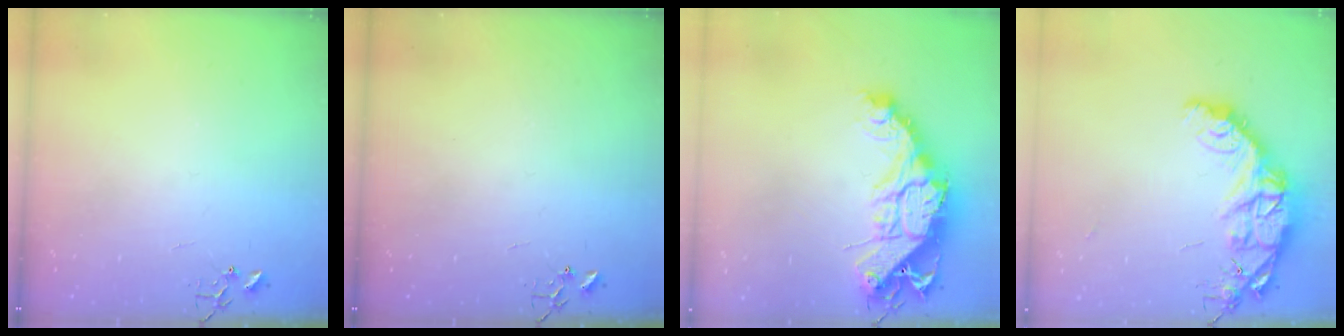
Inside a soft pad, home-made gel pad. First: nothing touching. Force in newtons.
{"total": 0.0}
{"total": 18.5, "press": 18.4, "slide": 2.0}
{"total": 15.2, "press": 15.2, "slide": 1.2}